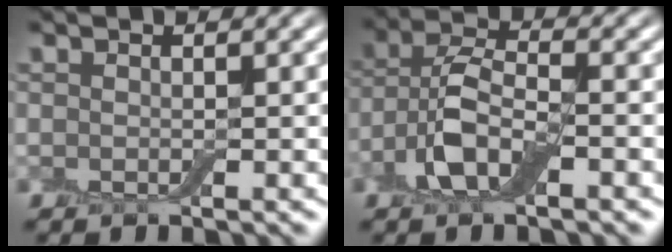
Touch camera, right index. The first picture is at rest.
{"total": 4.8, "force": [-2.0, 2.2, 3.9], "torque": [-0.080, 0.010, -0.045]}